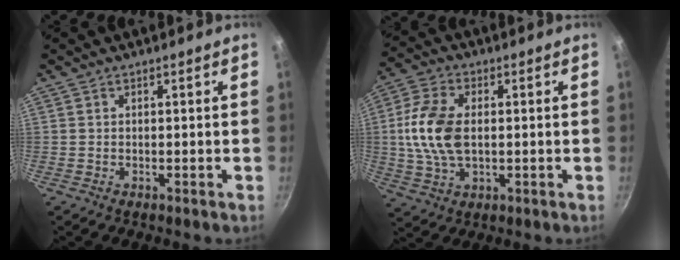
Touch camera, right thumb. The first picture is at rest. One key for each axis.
{"total": 12.3, "fx": 0.5, "fy": 7.4, "fz": 9.8, "tx": -0.191, "ty": 0.011, "tz": 0.003}